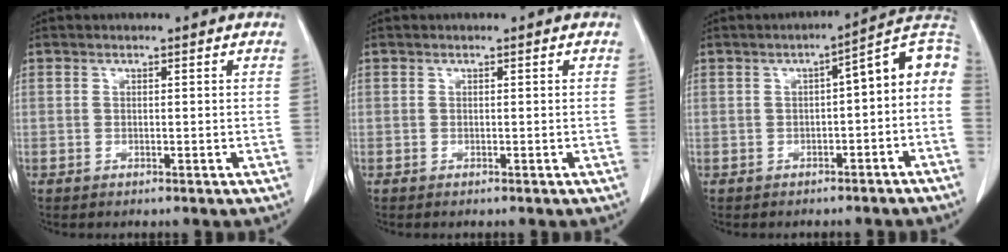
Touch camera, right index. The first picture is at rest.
{"total": 0.0}
{"total": 9.8, "force": [-1.2, 2.9, 9.2], "torque": [-0.120, 0.039, -0.018]}